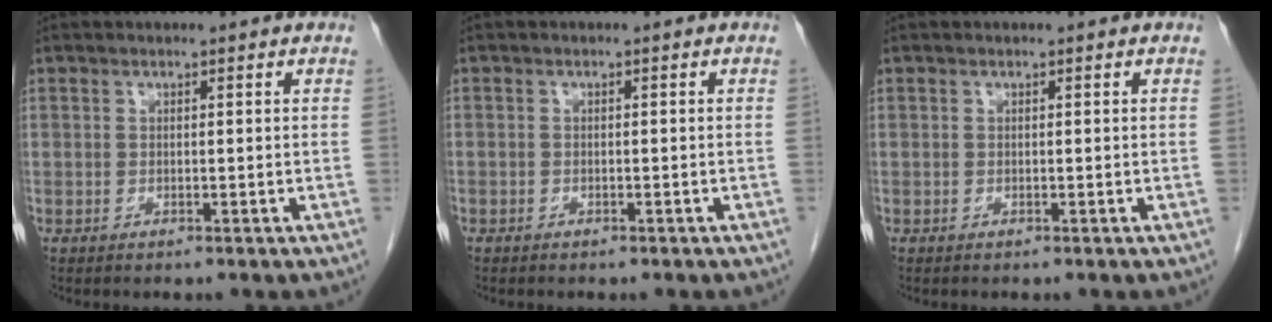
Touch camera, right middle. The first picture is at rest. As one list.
[{"total": 0.5, "force": [-0.4, 0.3, 0.1], "torque": [-0.009, 0.002, -0.009]}, {"total": 0.0}]